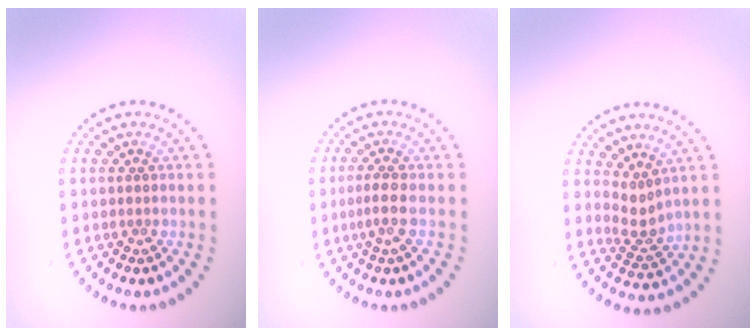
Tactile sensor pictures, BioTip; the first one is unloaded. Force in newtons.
{"total": 1.7, "press": 1.3, "slide": 1.0}
{"total": 2.1, "press": 1.5, "slide": 1.5}